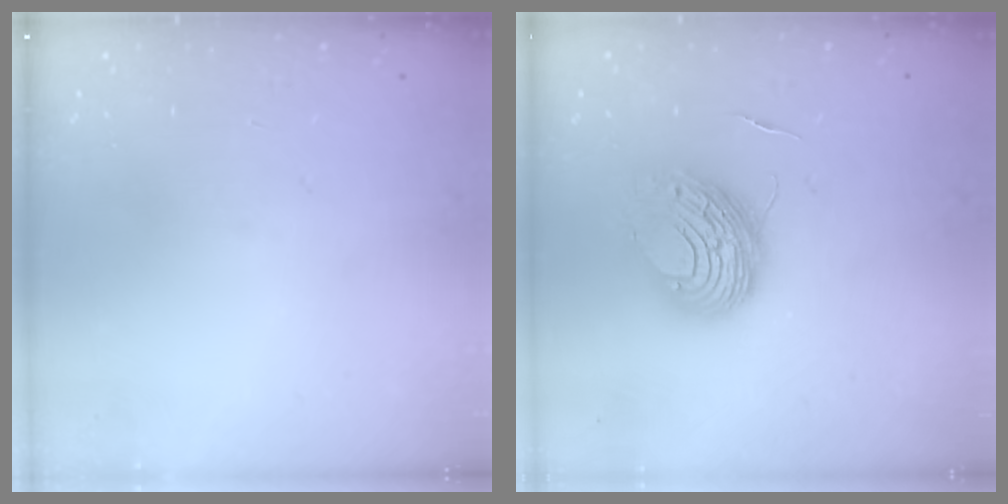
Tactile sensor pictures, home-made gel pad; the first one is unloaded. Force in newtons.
{"total": 9.7, "press": 9.6, "slide": 1.3}